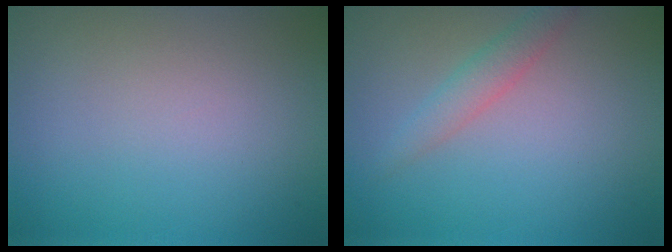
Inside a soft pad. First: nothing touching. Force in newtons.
{"total": 2.0, "press": 2.0, "slide": 0.0}